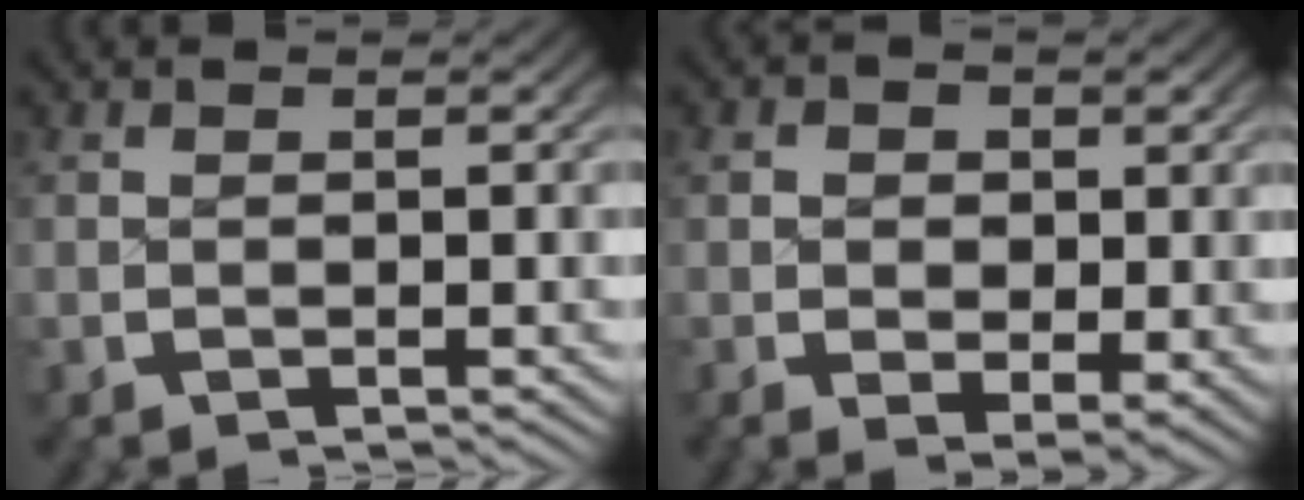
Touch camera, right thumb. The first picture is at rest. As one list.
[{"total": 3.3, "force": [0.0, 2.5, 2.1], "torque": [-0.042, -0.024, 0.009]}]